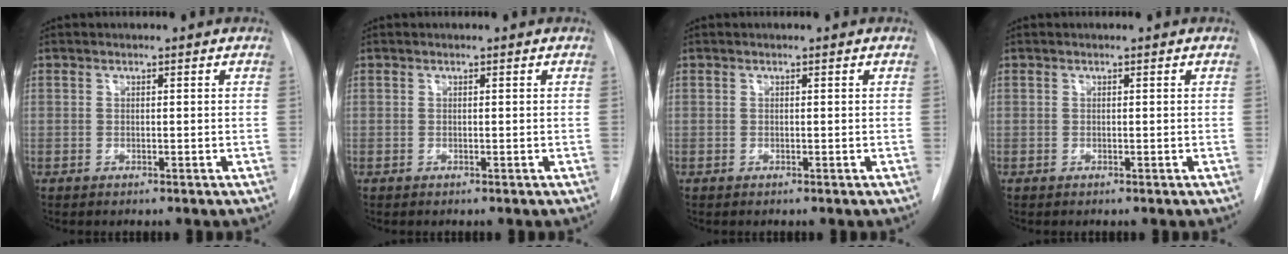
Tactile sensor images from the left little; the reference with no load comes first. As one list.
[{"total": 0.0}, {"total": 0.0}, {"total": 0.0}]